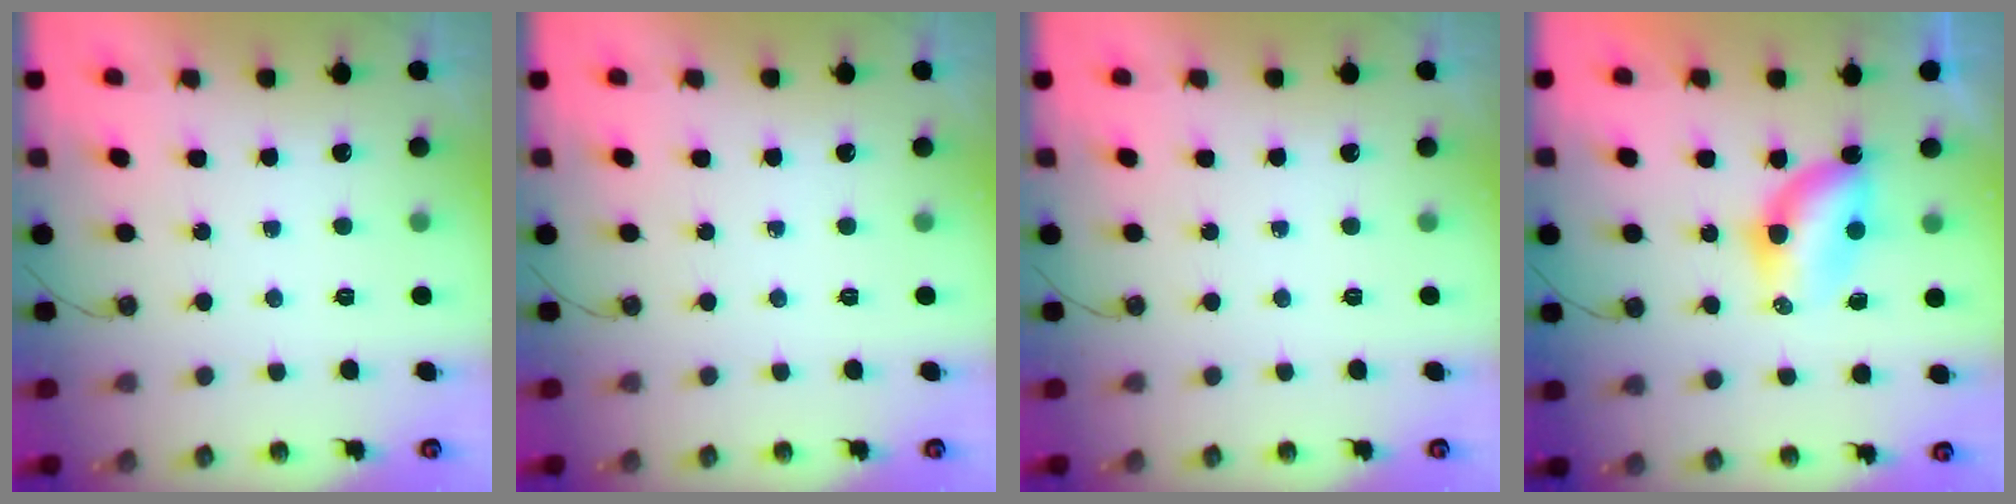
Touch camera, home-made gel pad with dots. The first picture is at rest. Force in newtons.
{"total": 0.0}
{"total": 0.0}
{"total": 7.8, "press": 7.0, "slide": 3.5}